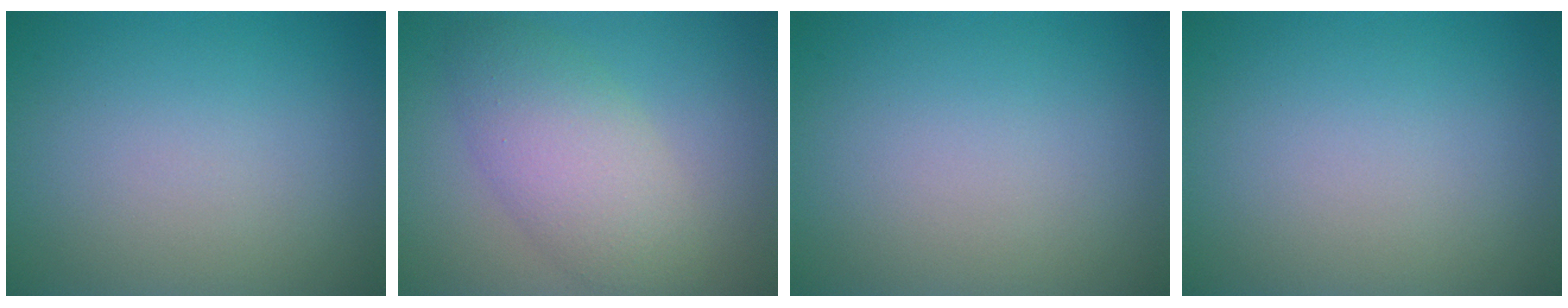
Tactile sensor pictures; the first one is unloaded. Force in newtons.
{"total": 5.3, "press": 5.3, "slide": 0.3}
{"total": 0.0}
{"total": 0.0}